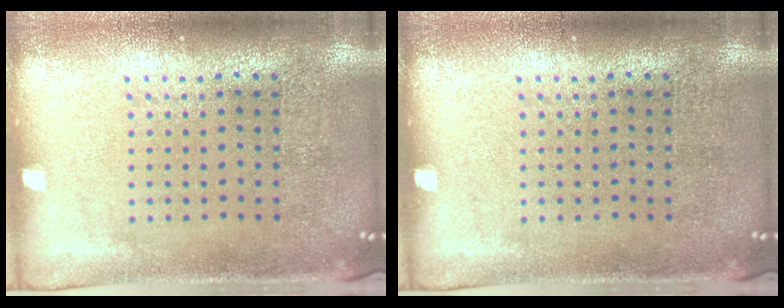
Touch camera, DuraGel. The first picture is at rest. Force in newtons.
{"total": 0.0}